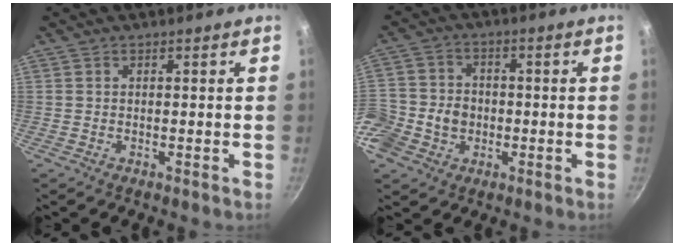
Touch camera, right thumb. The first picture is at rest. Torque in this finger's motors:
{"motor_torque": [1.47, 1.45, 1.33, -1.16, 0.12]}